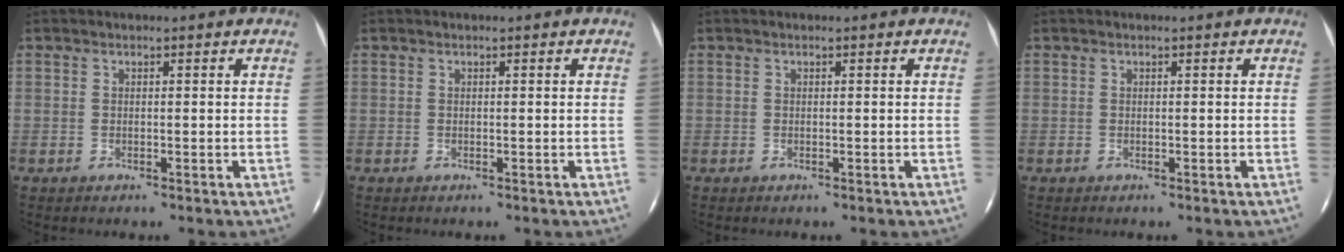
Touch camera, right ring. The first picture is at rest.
{"total": 0.0}
{"total": 0.0}
{"total": 0.0}